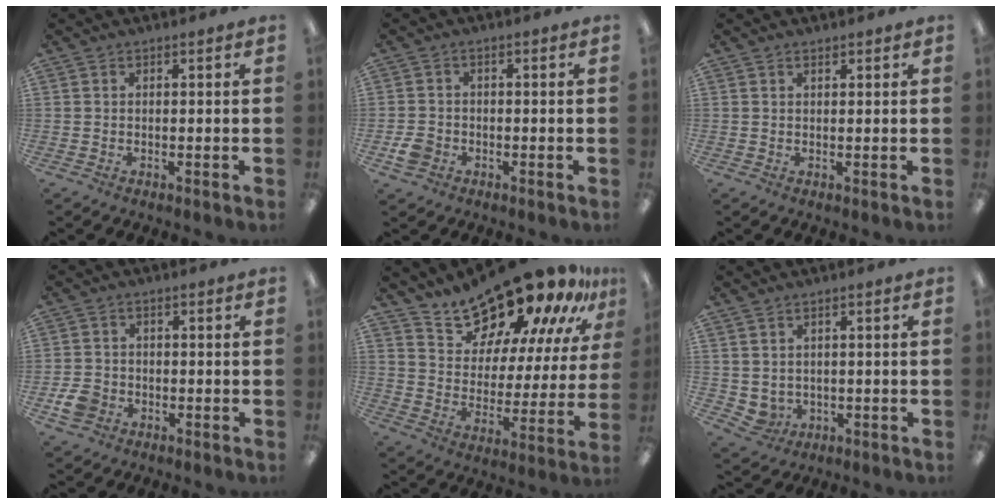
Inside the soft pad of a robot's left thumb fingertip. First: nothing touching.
{"total": 3.8, "force": [-1.5, 3.1, 1.6], "torque": [-0.022, 0.003, -0.029]}
{"total": 1.1, "force": [0.9, 0.4, 0.4], "torque": [-0.010, -0.001, 0.017]}
{"total": 4.9, "force": [-1.9, 4.0, 2.1], "torque": [-0.036, 0.005, -0.036]}
{"total": 18.9, "force": [17.4, 4.9, 5.5], "torque": [-0.082, -0.151, 0.296]}
{"total": 3.2, "force": [1.5, 2.7, 0.7], "torque": [-0.027, -0.009, 0.029]}